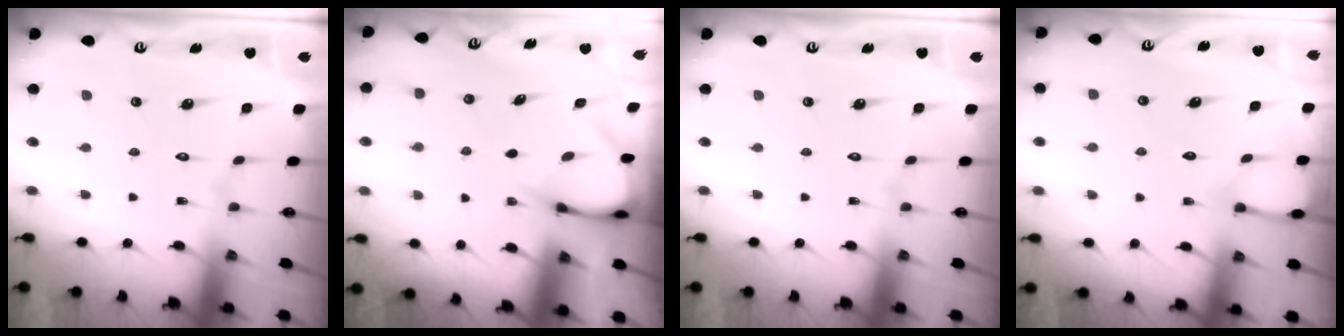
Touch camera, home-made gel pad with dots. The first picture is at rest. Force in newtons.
{"total": 3.8, "press": 3.8, "slide": 0.3}
{"total": 0.0}
{"total": 4.9, "press": 4.9, "slide": 0.5}